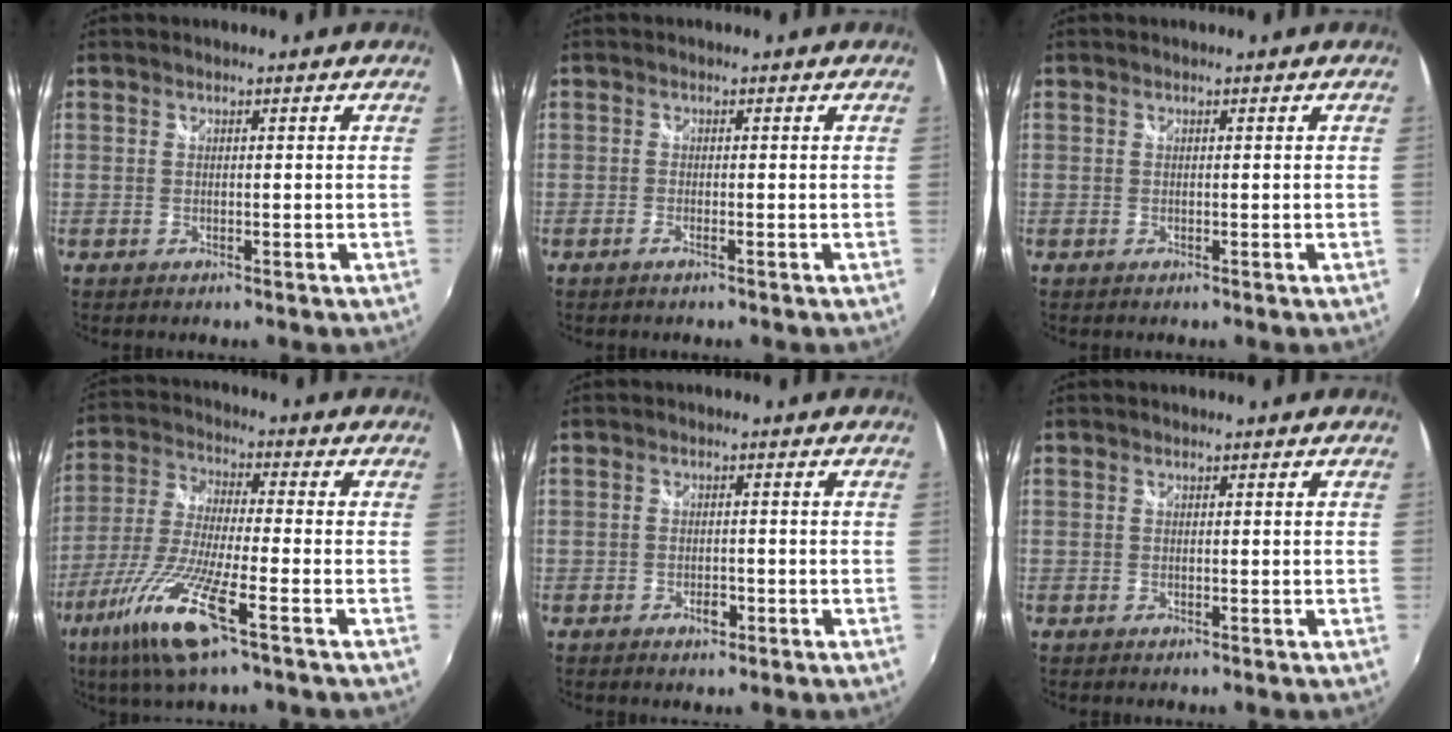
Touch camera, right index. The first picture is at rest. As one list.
[{"total": 1.1, "force": [-0.7, -0.1, 0.8], "torque": [-0.015, -0.001, -0.014]}, {"total": 0.0}, {"total": 14.8, "force": [-7.6, 1.7, 12.6], "torque": [-0.278, -0.027, -0.153]}, {"total": 2.1, "force": [-1.1, 1.2, 1.3], "torque": [-0.023, -0.001, -0.018]}, {"total": 0.0}]